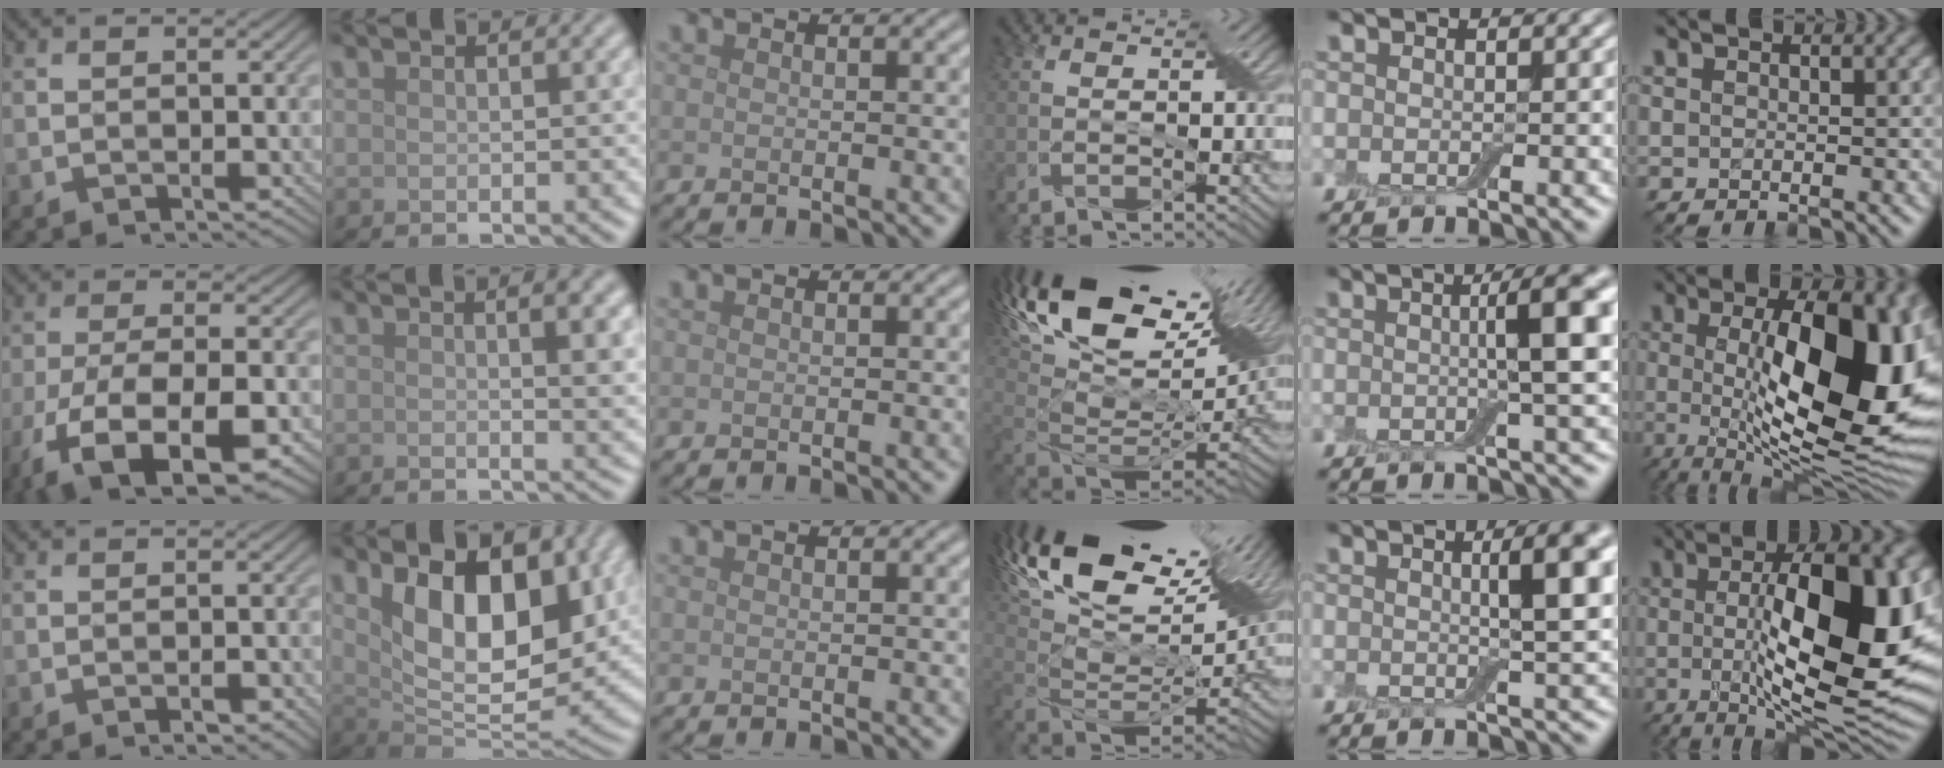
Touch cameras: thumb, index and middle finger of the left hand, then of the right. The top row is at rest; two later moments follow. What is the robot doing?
{"motion": "wrap", "object": "adhesive wrap"}